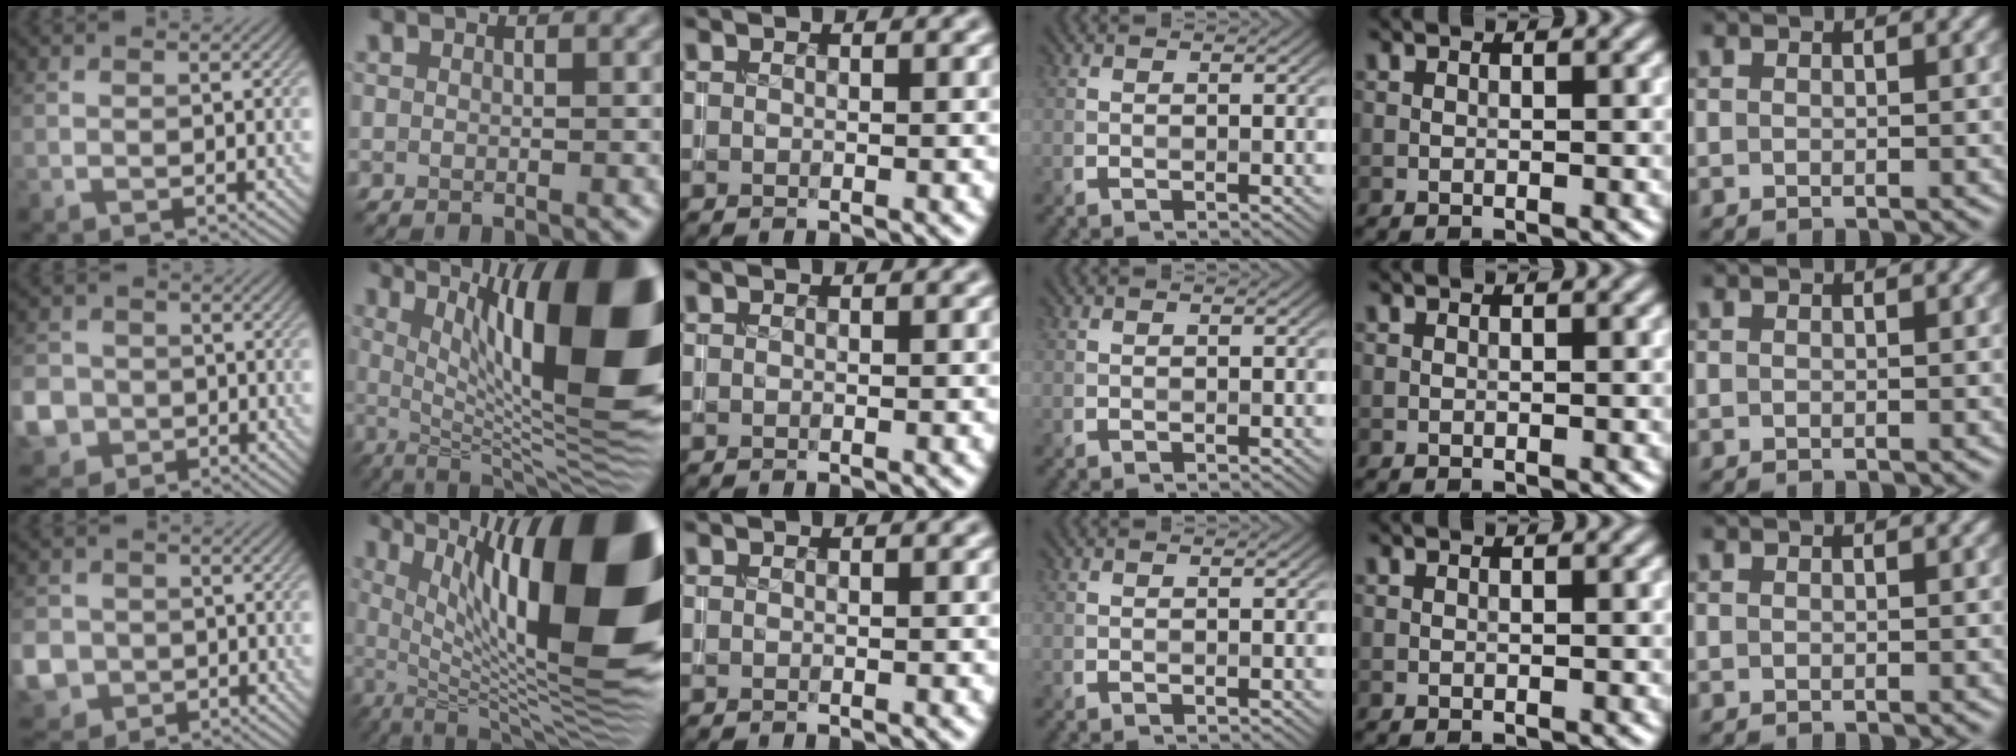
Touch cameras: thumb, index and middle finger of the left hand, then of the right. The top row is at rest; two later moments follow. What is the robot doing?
{"motion": "insert", "object": "coin"}